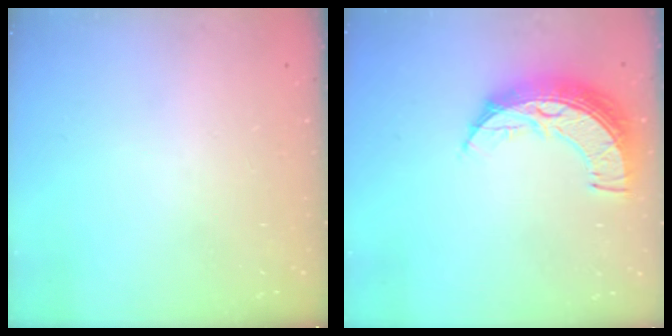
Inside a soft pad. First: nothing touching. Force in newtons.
{"total": 12.2, "press": 12.2, "slide": 0.9}